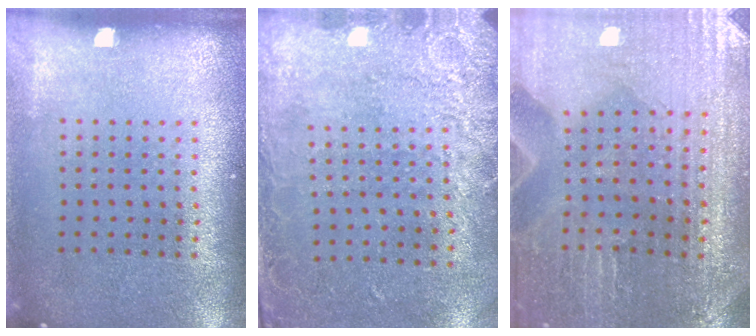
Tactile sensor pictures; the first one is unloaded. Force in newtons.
{"total": 2.6, "press": 1.9, "slide": 1.8}
{"total": 1.5, "press": 1.4, "slide": 0.2}